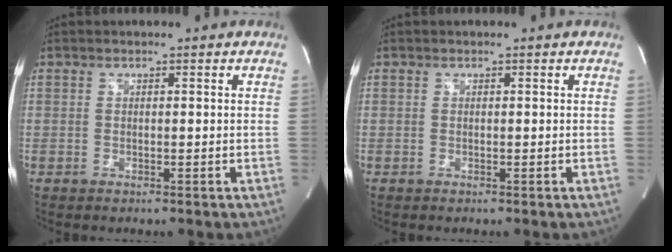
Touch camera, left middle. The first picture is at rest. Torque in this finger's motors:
{"motor_torque": [0.00, 0.00, 0.00, 0.00]}